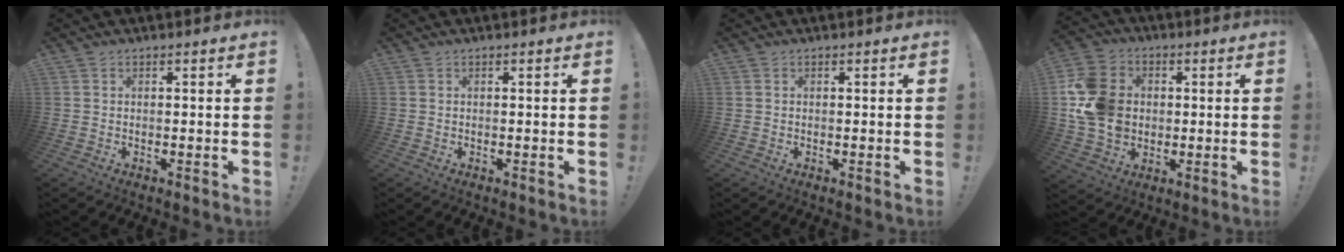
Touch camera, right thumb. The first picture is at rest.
{"total": 0.0}
{"total": 0.0}
{"total": 16.6, "force": [0.8, 13.9, 9.2], "torque": [-0.174, 0.005, 0.020]}